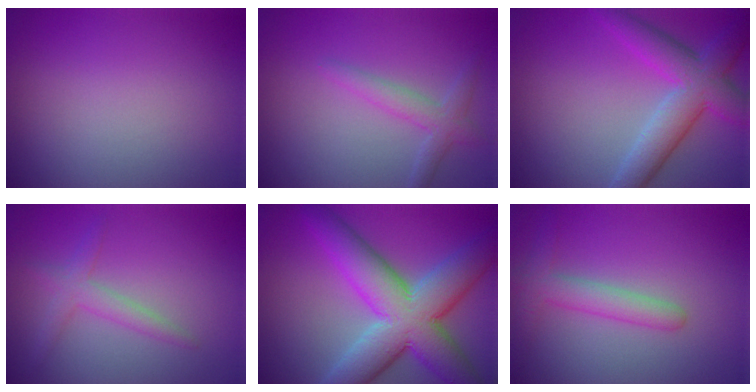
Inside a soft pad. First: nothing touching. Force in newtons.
{"total": 2.2, "press": 2.2, "slide": 0.1}
{"total": 6.2, "press": 6.2, "slide": 0.2}
{"total": 2.1, "press": 2.1, "slide": 0.1}
{"total": 10.9, "press": 10.9, "slide": 0.2}
{"total": 3.0, "press": 3.0, "slide": 0.2}